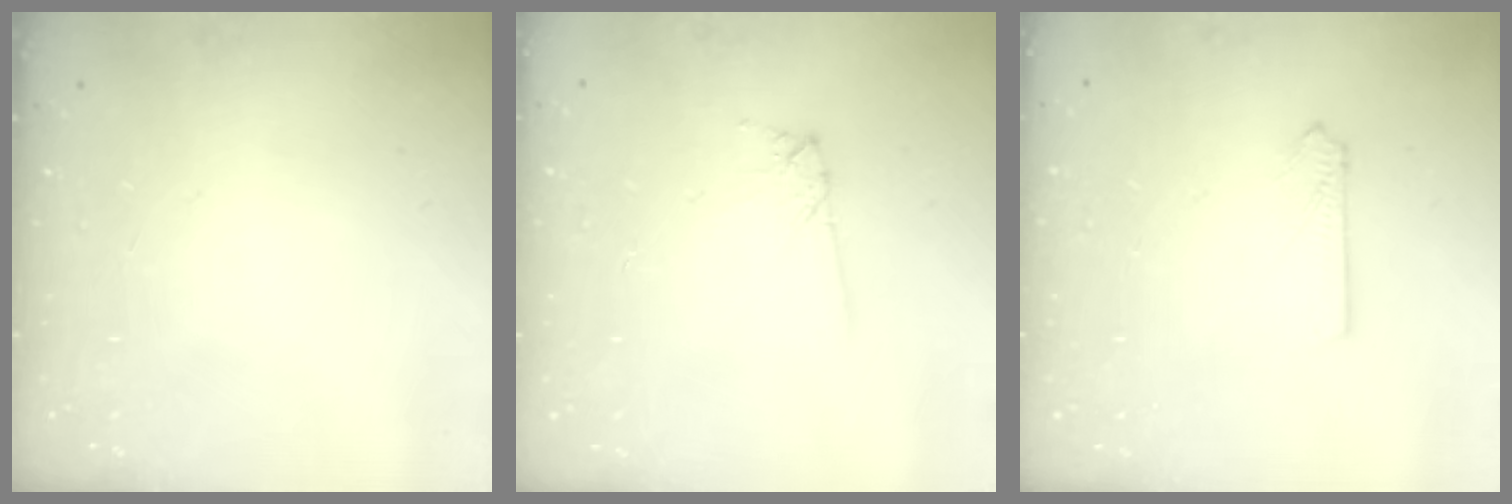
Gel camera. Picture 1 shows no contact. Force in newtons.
{"total": 5.6, "press": 5.5, "slide": 0.9}
{"total": 2.2, "press": 2.2, "slide": 0.2}